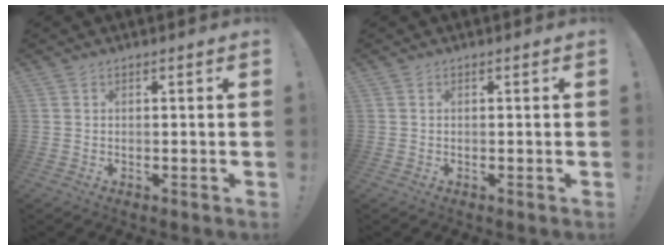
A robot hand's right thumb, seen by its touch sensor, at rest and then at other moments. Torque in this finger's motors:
{"motor_torque": [0.00, 0.00, 0.00, 0.00, 0.00]}